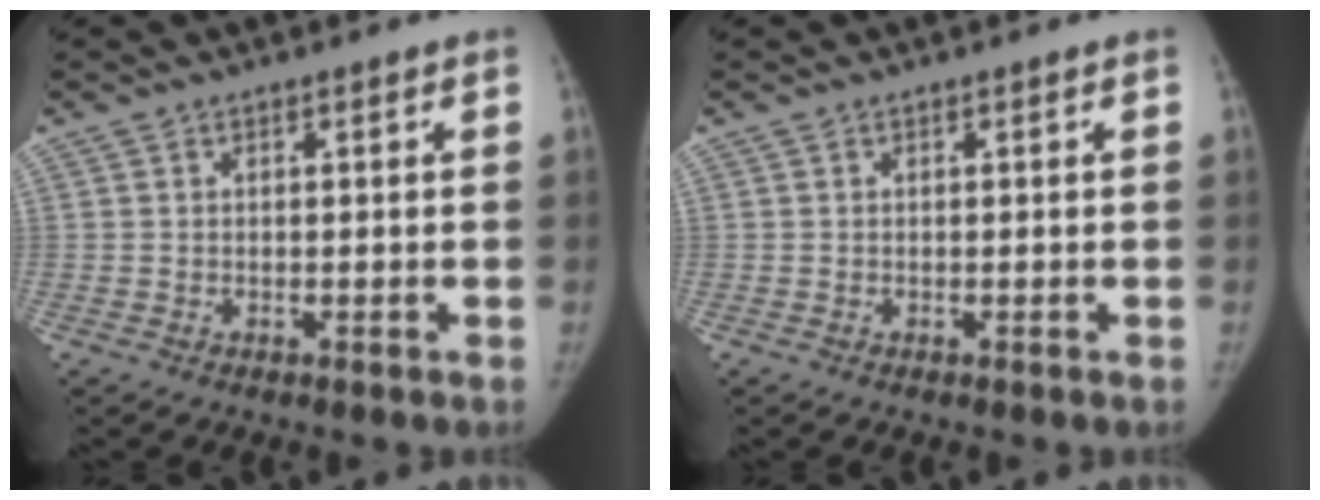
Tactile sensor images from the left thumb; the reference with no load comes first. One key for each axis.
{"total": 0.0}